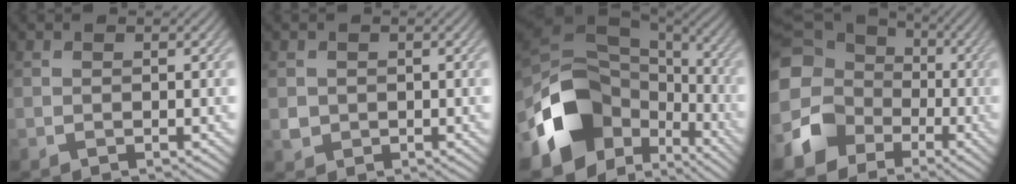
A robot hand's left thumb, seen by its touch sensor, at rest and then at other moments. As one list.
[{"total": 1.6, "force": [0.1, 1.6, 0.4], "torque": [-0.012, -0.003, 0.001]}, {"total": 16.6, "force": [-5.5, 11.9, 10.2], "torque": [-0.230, -0.038, -0.086]}, {"total": 14.5, "force": [-2.8, 12.6, 6.7], "torque": [-0.199, -0.041, -0.066]}]